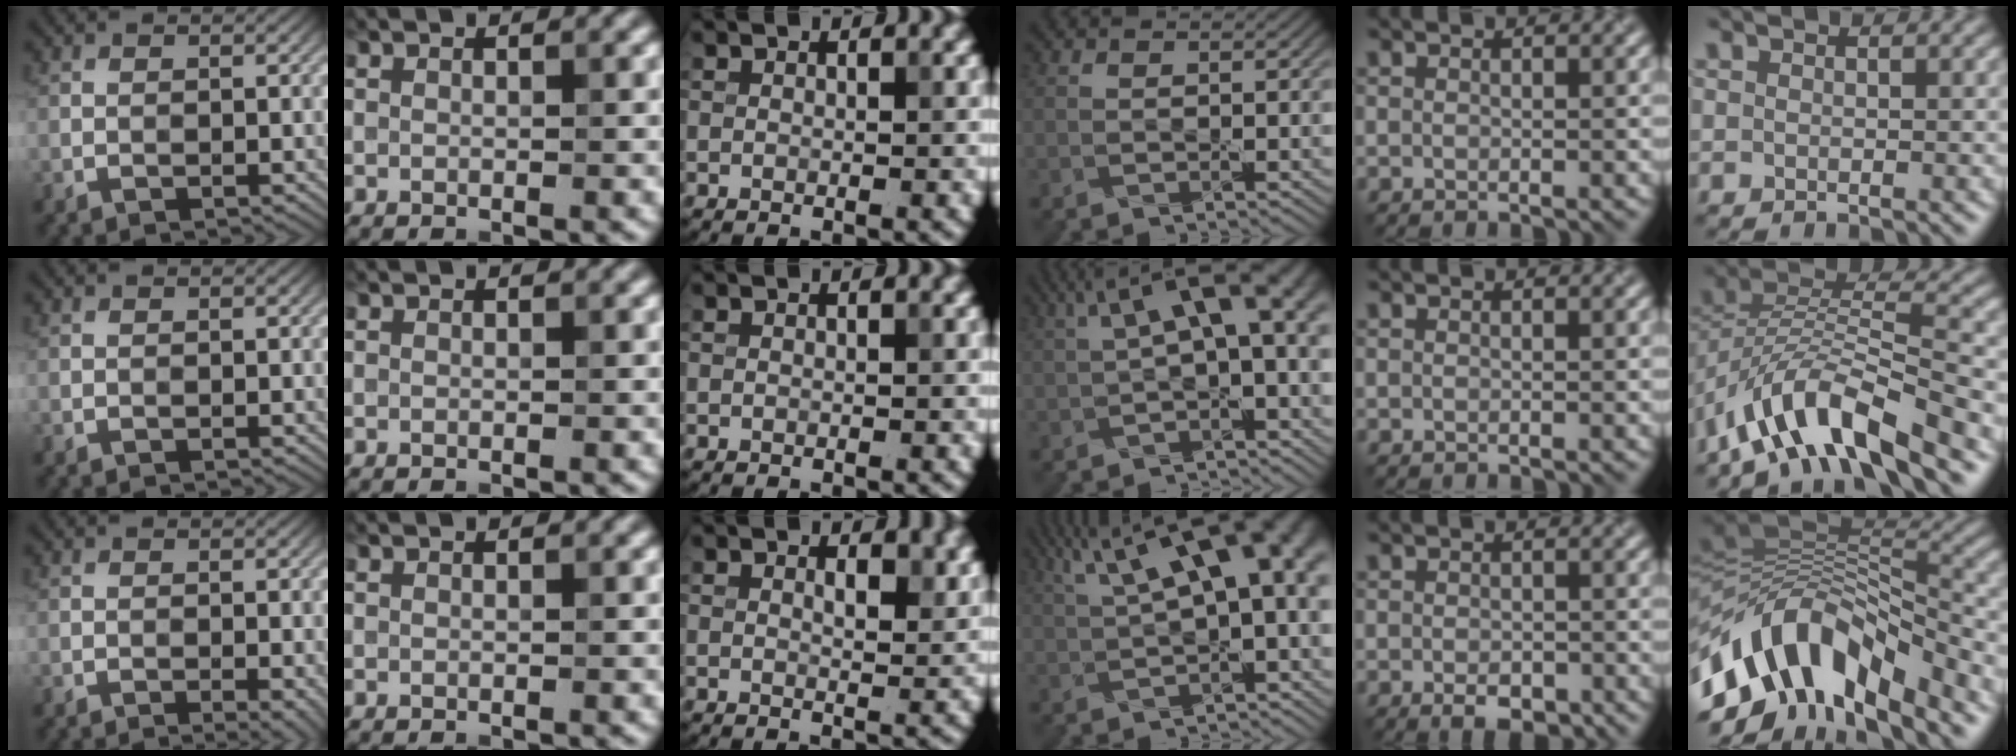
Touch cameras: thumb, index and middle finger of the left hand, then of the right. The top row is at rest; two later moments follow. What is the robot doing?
{"motion": "pour", "object": "sugar"}